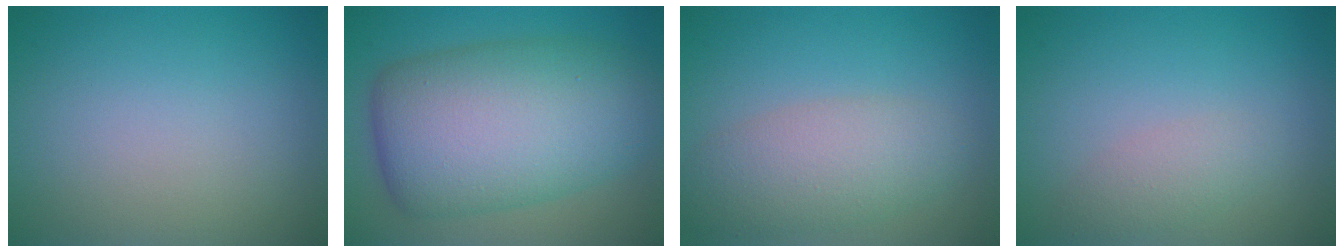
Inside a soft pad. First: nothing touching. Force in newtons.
{"total": 12.2, "press": 12.2, "slide": 0.2}
{"total": 4.6, "press": 4.6, "slide": 0.2}
{"total": 1.8, "press": 1.8, "slide": 0.1}